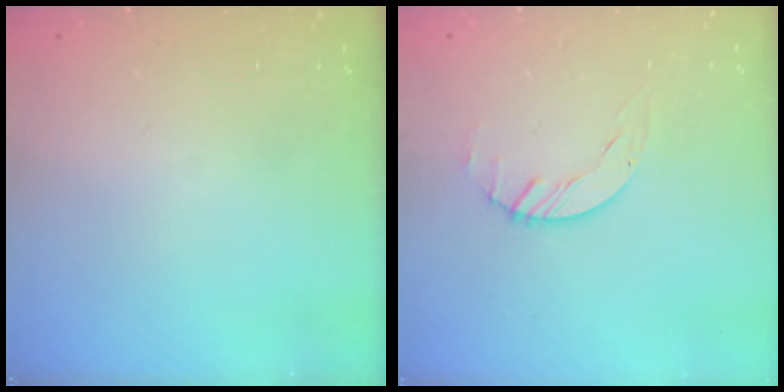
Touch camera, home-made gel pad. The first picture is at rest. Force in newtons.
{"total": 1.5, "press": 1.5, "slide": 0.2}